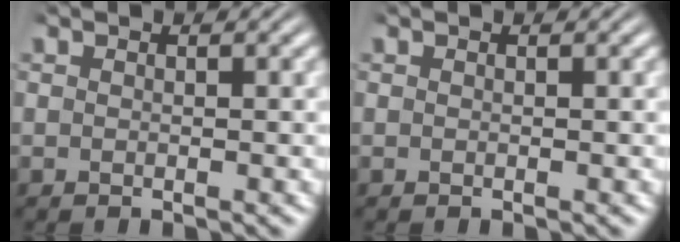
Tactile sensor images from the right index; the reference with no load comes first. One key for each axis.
{"total": 0.0}